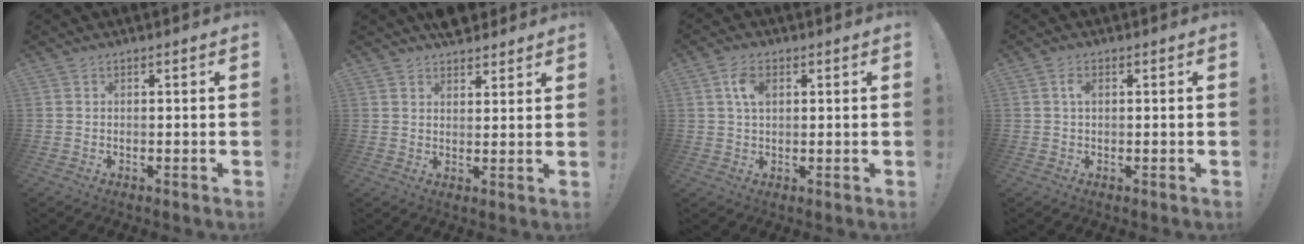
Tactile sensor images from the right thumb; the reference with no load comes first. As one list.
[{"total": 4.5, "force": [3.9, 2.3, 0.7], "torque": [0.004, -0.025, 0.070]}, {"total": 5.5, "force": [1.7, 3.3, 4.0], "torque": [-0.067, 0.003, 0.028]}, {"total": 2.3, "force": [0.5, 1.2, 1.9], "torque": [-0.031, 0.003, 0.006]}]